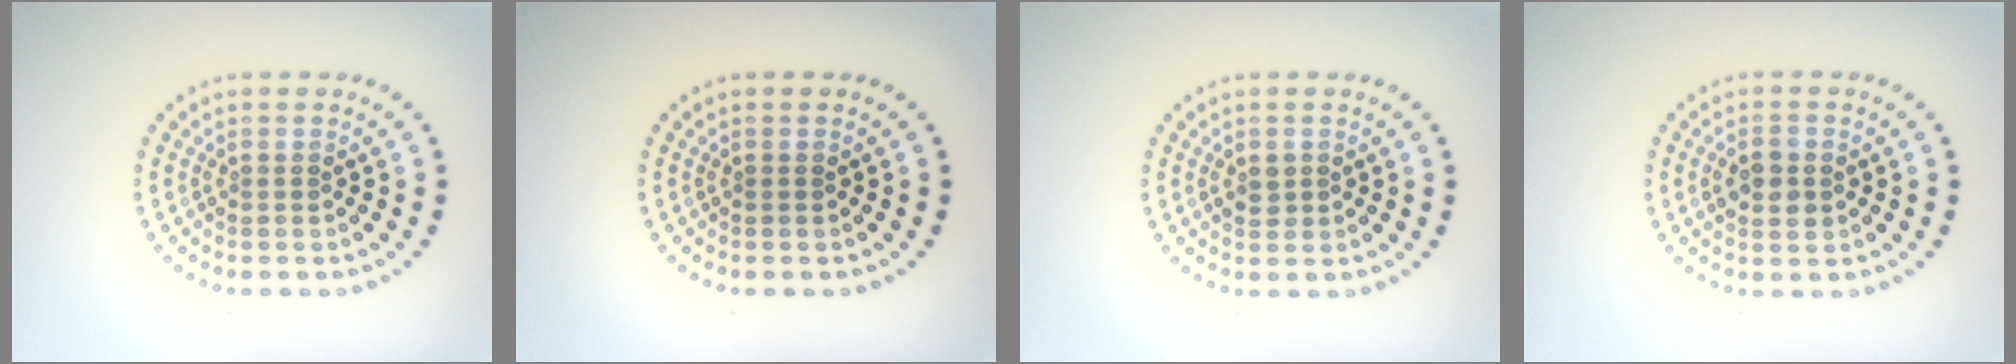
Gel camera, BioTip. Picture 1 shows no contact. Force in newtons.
{"total": 0.0}
{"total": 1.5, "press": 1.5, "slide": 0.3}
{"total": 2.6, "press": 2.6, "slide": 0.1}